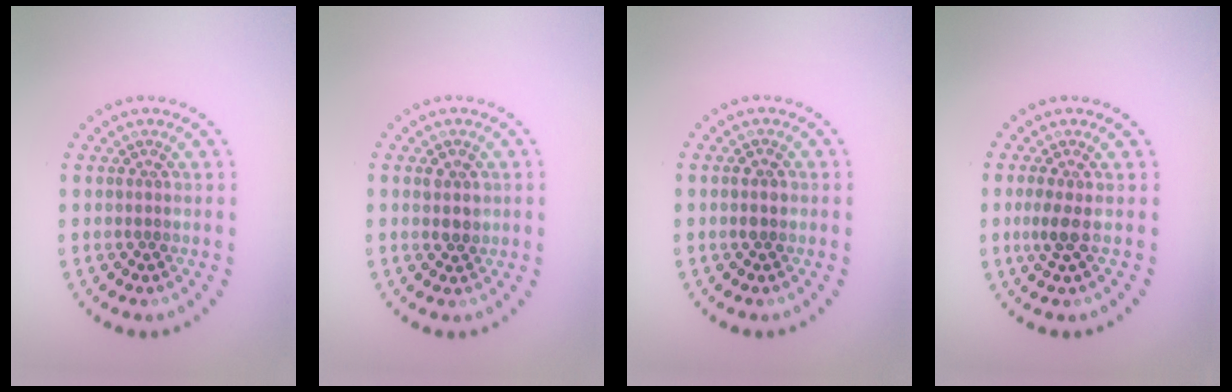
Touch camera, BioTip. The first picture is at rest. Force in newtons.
{"total": 1.7, "press": 1.5, "slide": 0.7}
{"total": 1.0, "press": 1.0, "slide": 0.1}
{"total": 1.6, "press": 1.4, "slide": 0.8}